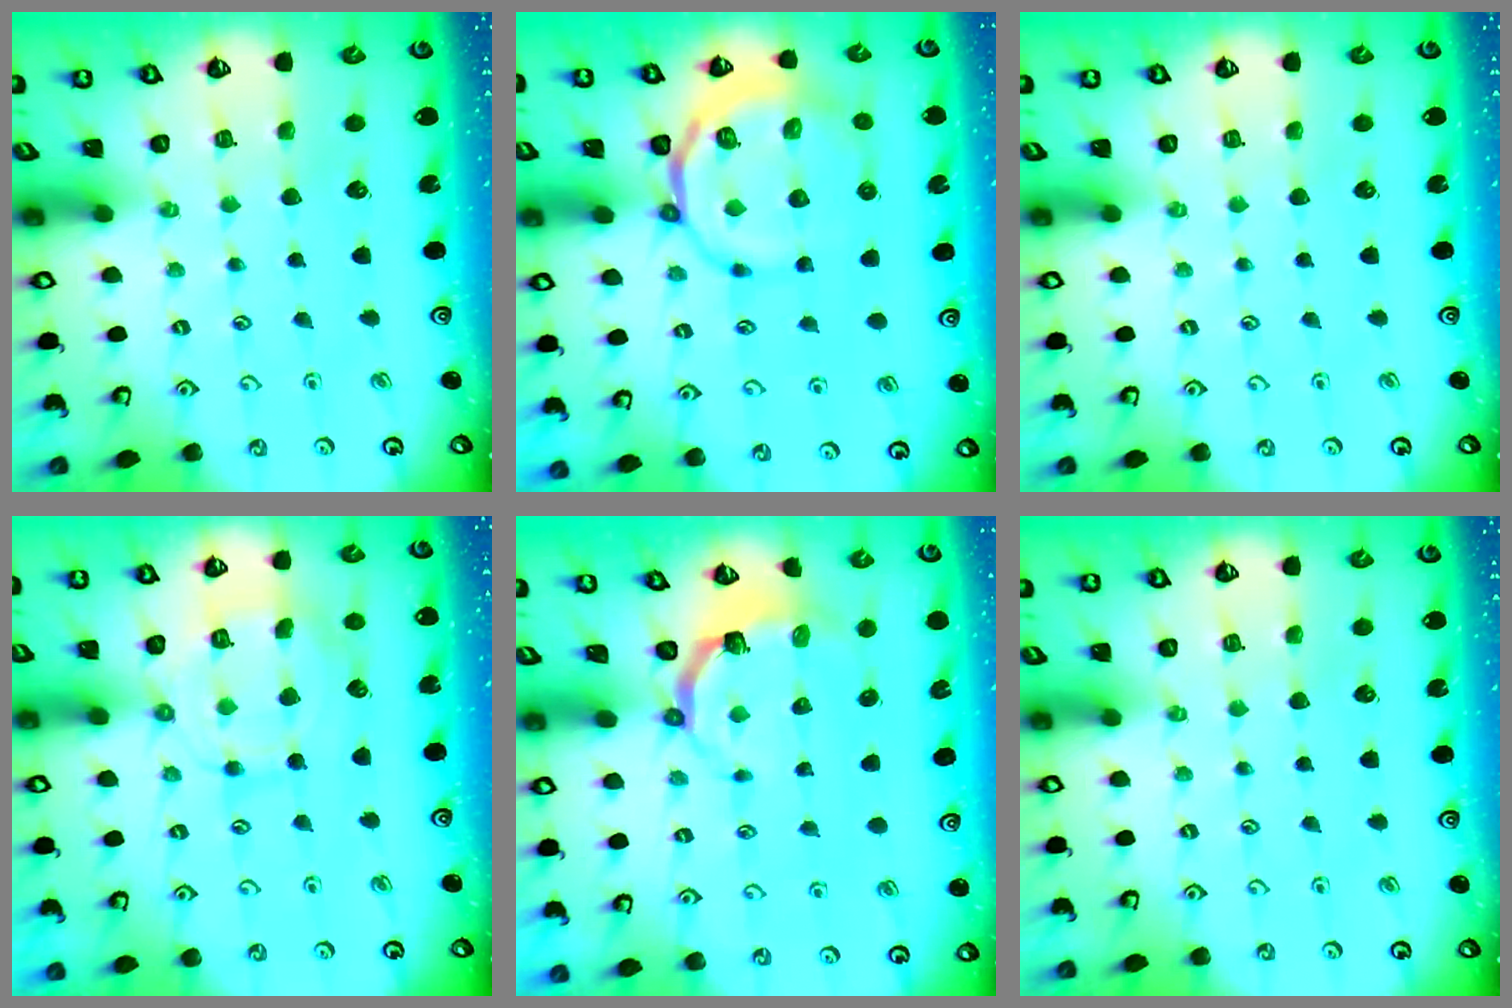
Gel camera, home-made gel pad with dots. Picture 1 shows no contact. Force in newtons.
{"total": 11.2, "press": 10.9, "slide": 2.3}
{"total": 0.0}
{"total": 11.2, "press": 11.1, "slide": 1.1}
{"total": 4.3, "press": 2.8, "slide": 3.3}
{"total": 0.0}